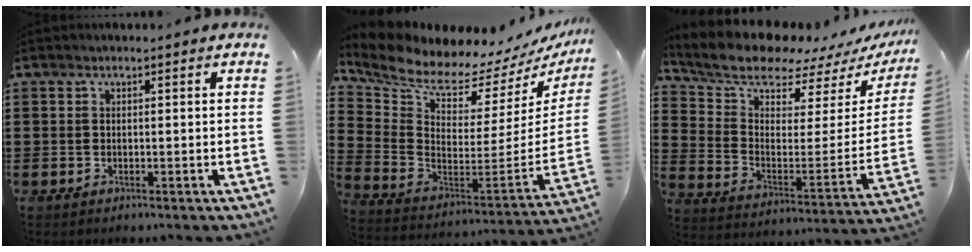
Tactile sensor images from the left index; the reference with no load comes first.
{"total": 6.7, "force": [6.2, 1.5, 2.0], "torque": [-0.081, -0.069, 0.101]}
{"total": 9.1, "force": [8.3, 2.4, 2.7], "torque": [-0.087, -0.069, 0.143]}